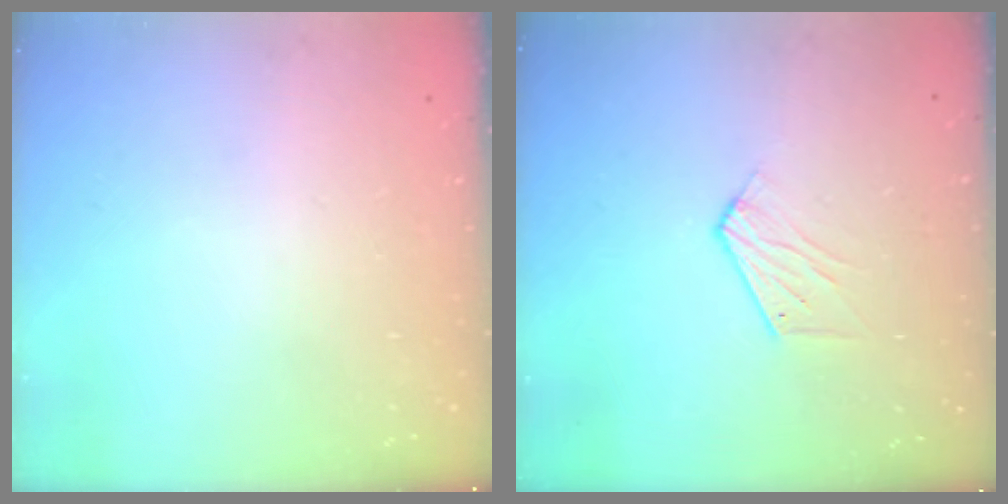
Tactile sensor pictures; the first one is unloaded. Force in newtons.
{"total": 5.3, "press": 5.3, "slide": 0.4}